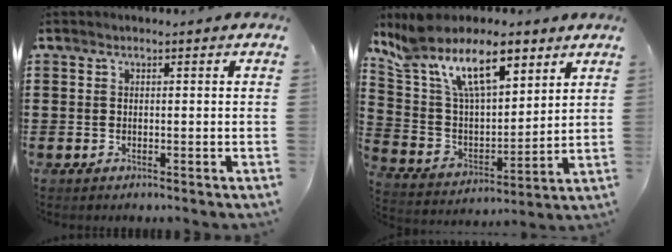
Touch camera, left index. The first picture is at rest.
{"total": 14.2, "force": [8.9, 5.4, 9.7], "torque": [-0.209, -0.023, 0.158]}